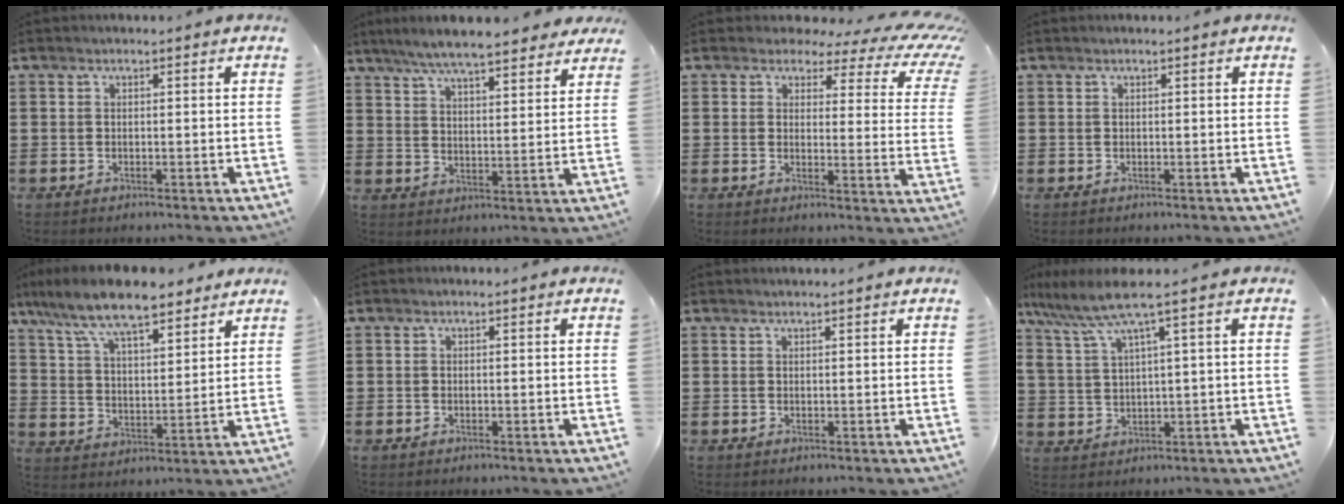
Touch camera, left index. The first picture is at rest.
{"total": 7.0, "force": [6.4, 0.4, 2.9], "torque": [-0.079, -0.024, 0.114]}
{"total": 4.1, "force": [2.5, 2.2, 2.4], "torque": [-0.046, -0.013, 0.036]}
{"total": 0.0}
{"total": 10.1, "force": [8.4, 2.2, 5.1], "torque": [-0.129, -0.027, 0.151]}
{"total": 0.0}
{"total": 0.6, "force": [0.6, -0.1, 0.3], "torque": [-0.006, -0.003, 0.012]}
{"total": 6.0, "force": [3.5, 0.1, 4.9], "torque": [-0.115, -0.018, 0.056]}